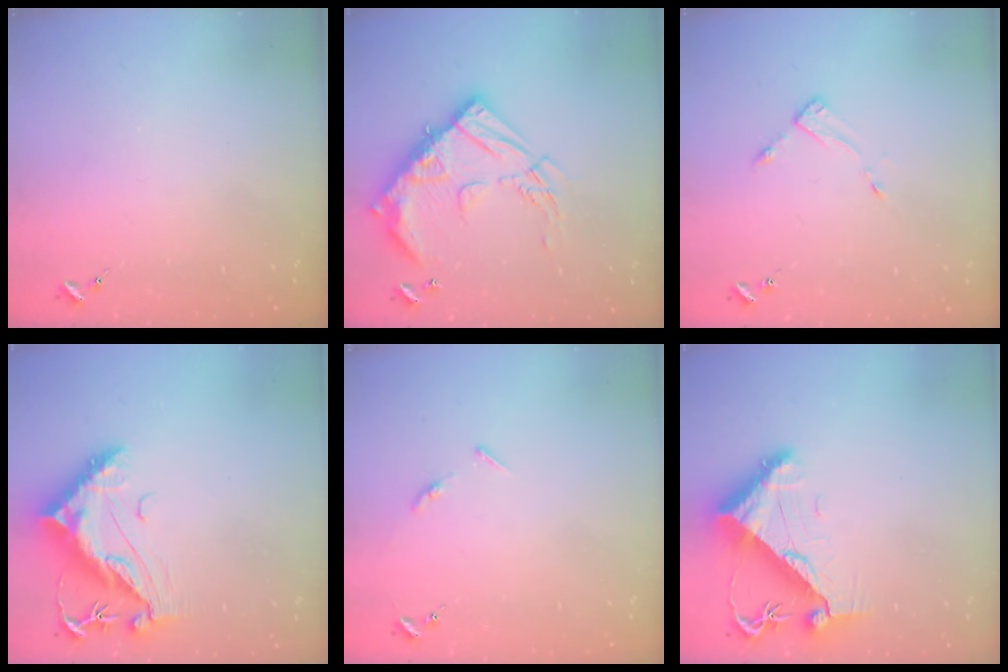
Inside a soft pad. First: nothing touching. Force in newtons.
{"total": 21.3, "press": 21.2, "slide": 2.1}
{"total": 3.4, "press": 3.4, "slide": 0.4}
{"total": 13.0, "press": 12.9, "slide": 1.6}
{"total": 4.5, "press": 4.4, "slide": 0.5}
{"total": 10.3, "press": 10.2, "slide": 1.5}